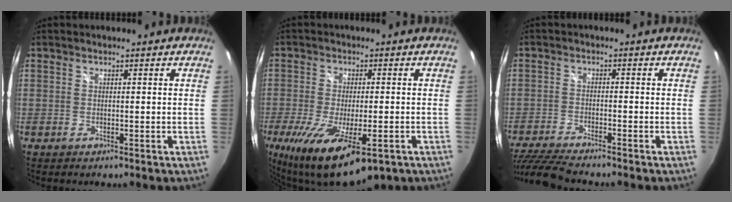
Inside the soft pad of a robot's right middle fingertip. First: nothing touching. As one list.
[{"total": 16.0, "force": [-8.8, 5.4, 12.3], "torque": [-0.247, -0.066, -0.140]}, {"total": 9.9, "force": [-9.0, 0.7, 4.1], "torque": [-0.111, -0.024, -0.163]}]